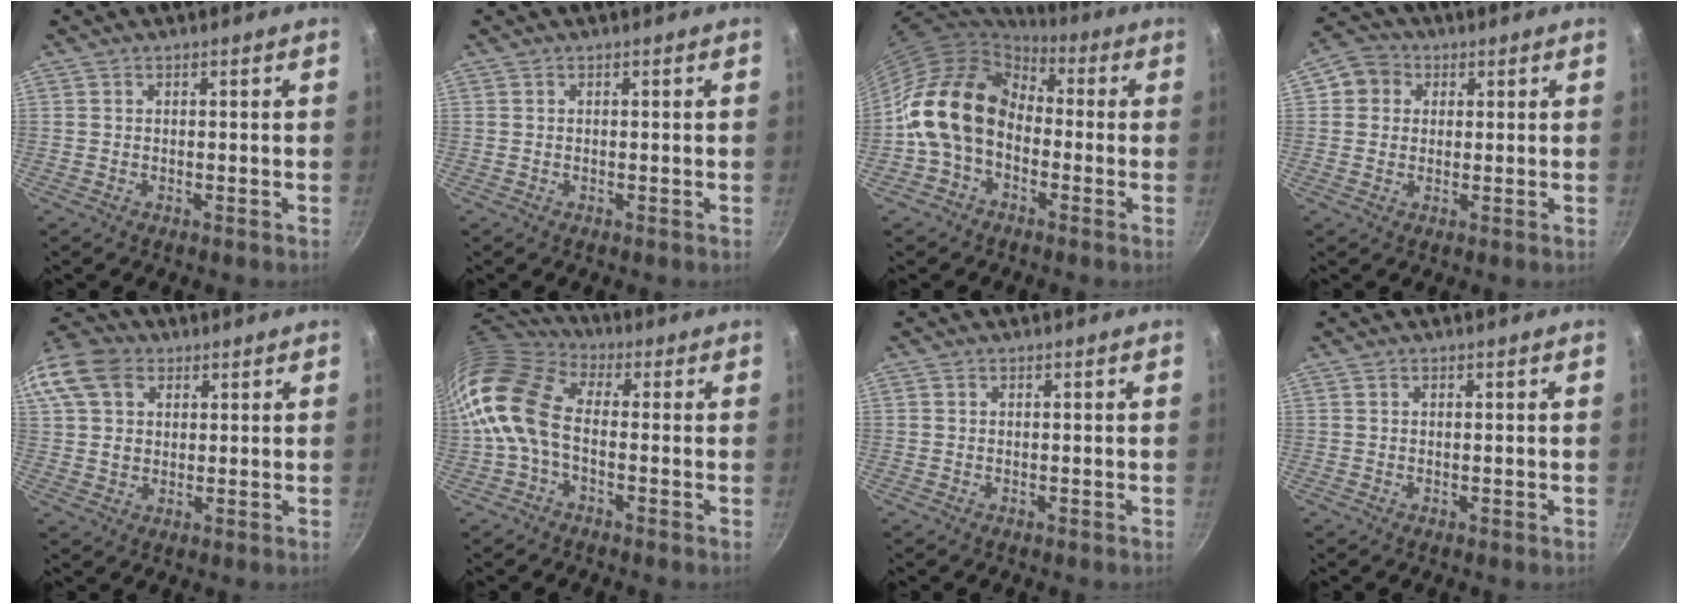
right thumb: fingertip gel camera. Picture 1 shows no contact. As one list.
[{"total": 0.0}, {"total": 15.1, "force": [-2.0, 11.3, 9.8], "torque": [-0.148, 0.043, -0.055]}, {"total": 5.6, "force": [1.3, 5.1, 1.9], "torque": [0.004, 0.006, 0.009]}, {"total": 15.9, "force": [5.9, 12.0, 8.6], "torque": [-0.188, 0.023, 0.099]}, {"total": 12.3, "force": [-1.6, 7.9, 9.3], "torque": [-0.167, 0.034, -0.050]}, {"total": 0.0}, {"total": 0.0}]